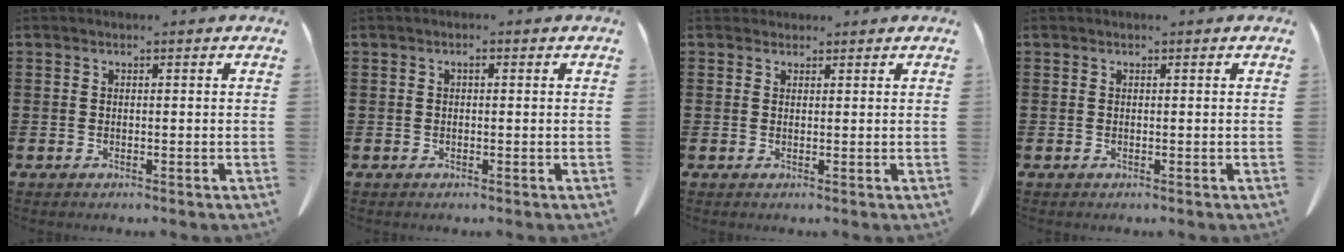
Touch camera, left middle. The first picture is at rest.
{"total": 0.8, "force": [-0.1, 0.4, 0.7], "torque": [-0.014, 0.002, -0.002]}
{"total": 1.3, "force": [1.1, 0.7, 0.1], "torque": [0.003, 0.000, 0.020]}
{"total": 0.0}